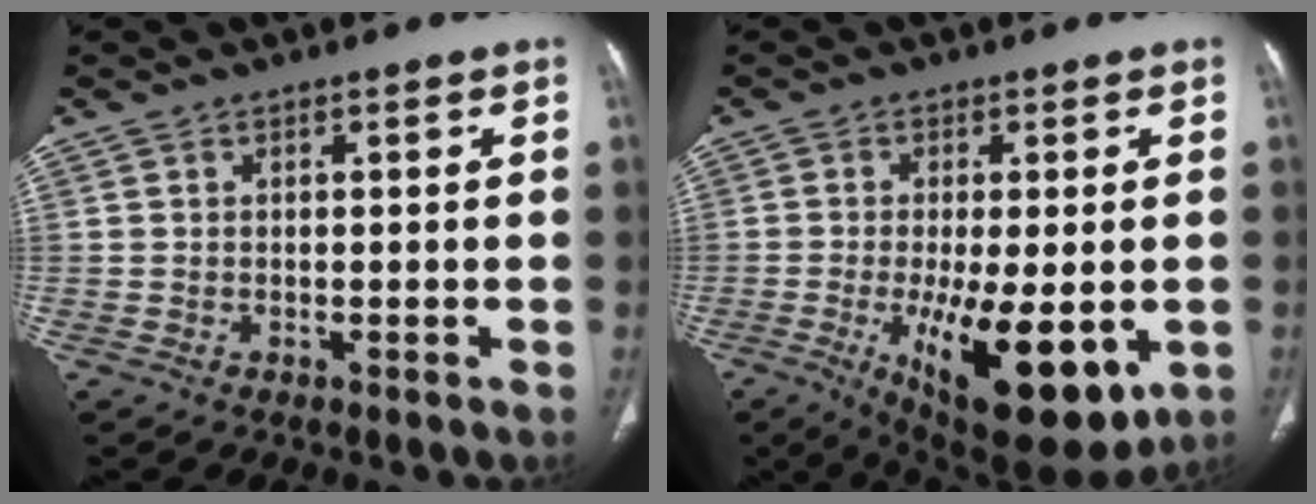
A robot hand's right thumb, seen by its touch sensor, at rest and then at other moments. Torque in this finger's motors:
{"motor_torque": [2.48, 2.53, 0.18, -0.03, 0.44]}